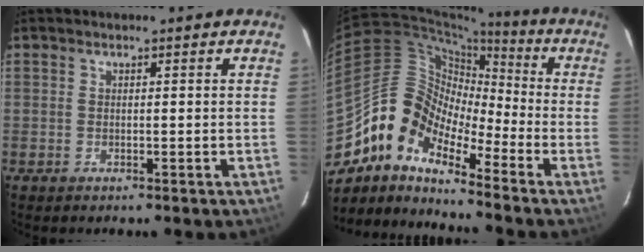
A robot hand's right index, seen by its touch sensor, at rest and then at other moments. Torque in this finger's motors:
{"motor_torque": [0.56, -0.63, 0.52, 0.05]}